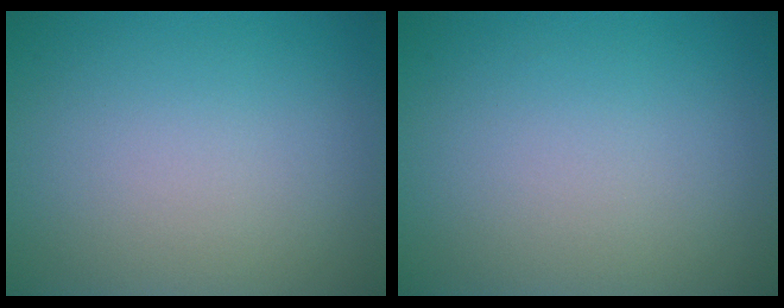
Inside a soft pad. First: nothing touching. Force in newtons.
{"total": 0.0}